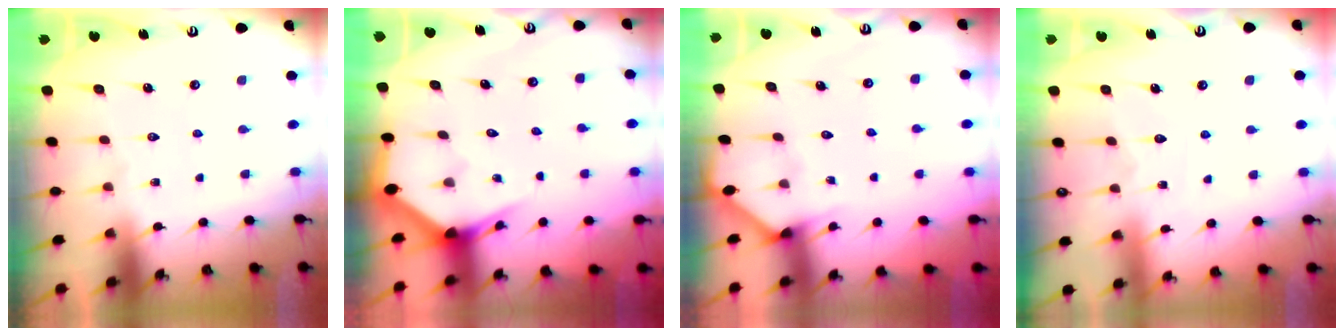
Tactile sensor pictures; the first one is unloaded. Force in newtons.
{"total": 2.9, "press": 2.9, "slide": 0.0}
{"total": 2.2, "press": 2.2, "slide": 0.3}
{"total": 4.1, "press": 4.1, "slide": 0.4}